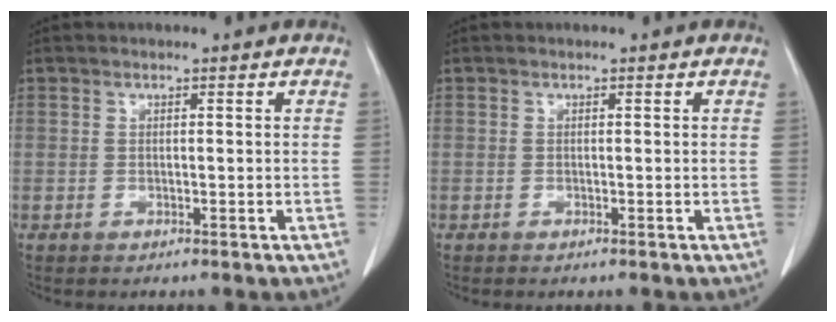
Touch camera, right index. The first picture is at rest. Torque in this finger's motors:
{"motor_torque": [-0.01, 0.01, 0.02, 0.01]}